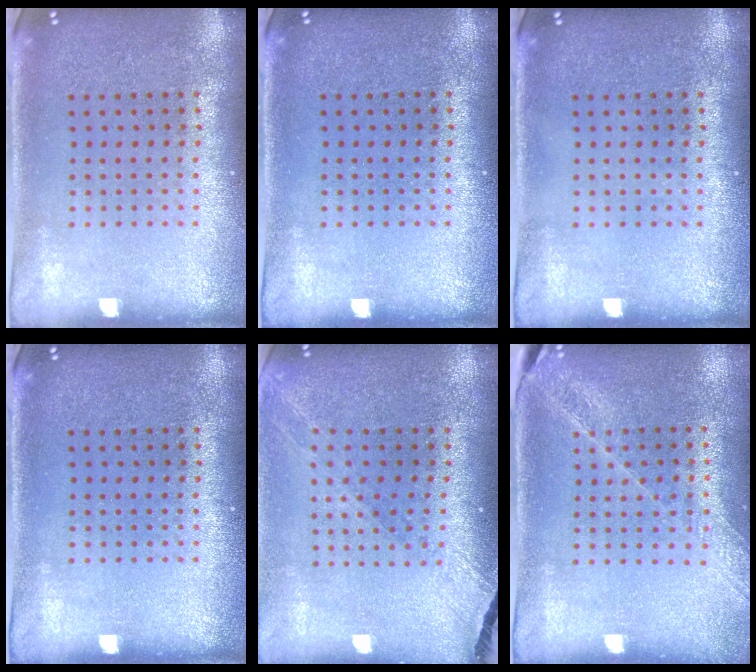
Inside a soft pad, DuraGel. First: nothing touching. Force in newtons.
{"total": 0.0}
{"total": 0.0}
{"total": 0.0}
{"total": 1.4, "press": 1.3, "slide": 0.2}
{"total": 1.6, "press": 1.6, "slide": 0.2}